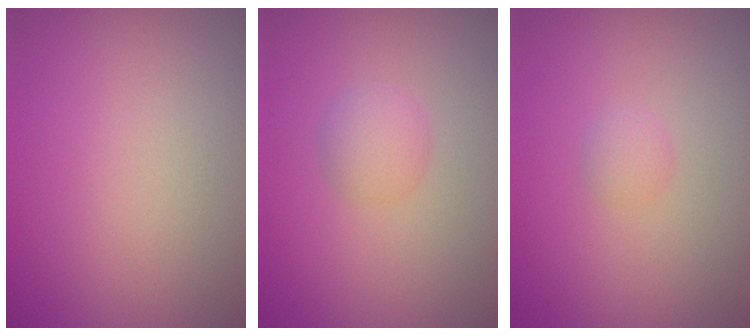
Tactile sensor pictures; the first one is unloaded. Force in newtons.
{"total": 1.8, "press": 1.8, "slide": 0.1}
{"total": 0.8, "press": 0.8, "slide": 0.1}